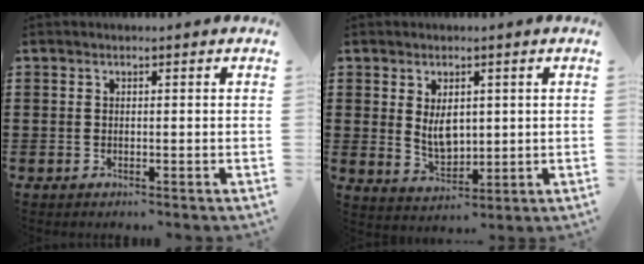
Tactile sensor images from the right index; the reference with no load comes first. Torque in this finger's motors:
{"motor_torque": [0.19, 0.75, -0.01, 0.00]}